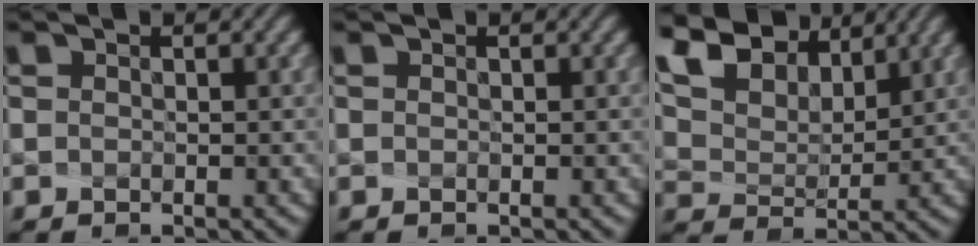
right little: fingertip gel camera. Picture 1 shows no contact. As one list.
[{"total": 0.0}, {"total": 11.2, "force": [7.8, 5.9, 5.3], "torque": [-0.146, 0.020, 0.146]}]